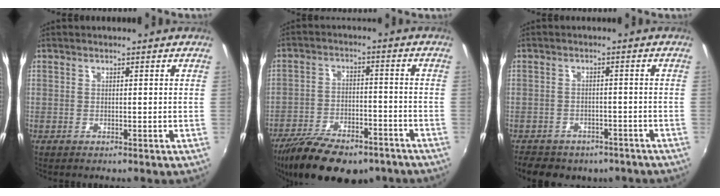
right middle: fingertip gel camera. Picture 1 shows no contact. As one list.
[{"total": 18.4, "force": [-13.6, 7.2, 10.0], "torque": [-0.204, -0.034, -0.209]}, {"total": 11.3, "force": [-8.3, 6.1, 4.6], "torque": [-0.112, -0.011, -0.109]}]